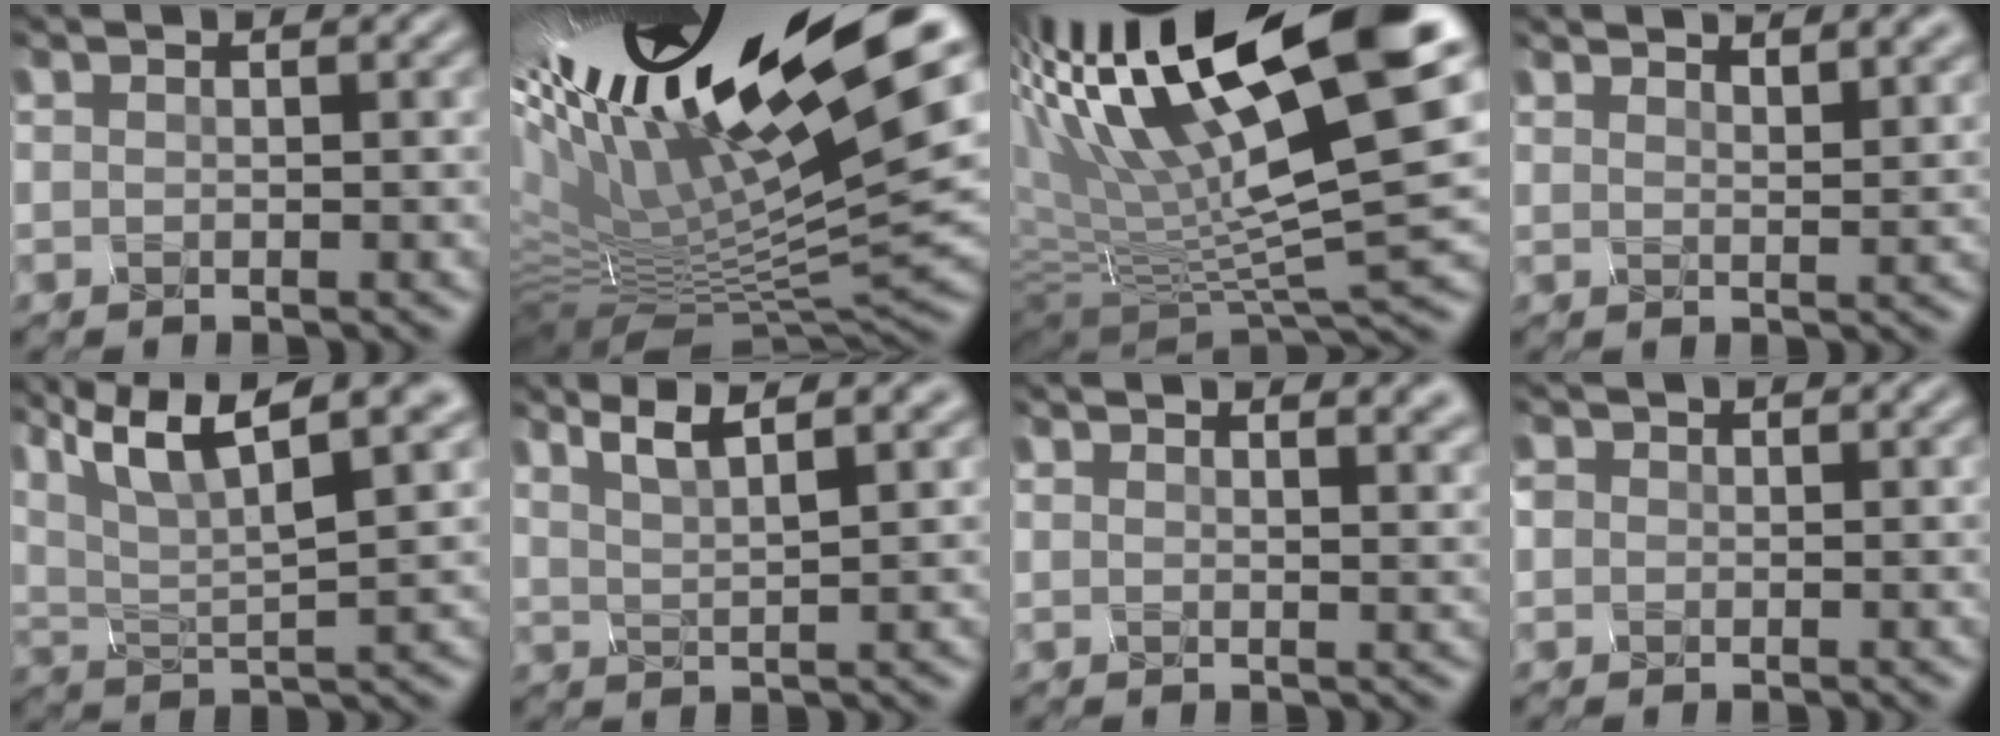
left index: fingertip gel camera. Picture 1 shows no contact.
{"total": 18.1, "force": [4.4, 4.3, 17.0], "torque": [-0.304, -0.001, 0.109]}
{"total": 15.6, "force": [5.1, 3.7, 14.2], "torque": [-0.274, 0.007, 0.113]}
{"total": 4.5, "force": [3.6, 1.4, 2.3], "torque": [-0.022, 0.011, 0.041]}
{"total": 10.2, "force": [5.7, 3.4, 7.8], "torque": [-0.166, 0.019, 0.095]}
{"total": 3.8, "force": [2.2, 0.7, 3.0], "torque": [-0.061, 0.004, 0.049]}
{"total": 5.6, "force": [3.9, 2.3, 3.3], "torque": [-0.026, 0.026, 0.035]}
{"total": 1.2, "force": [-0.7, 0.1, -1.0], "torque": [-0.007, -0.006, 0.013]}